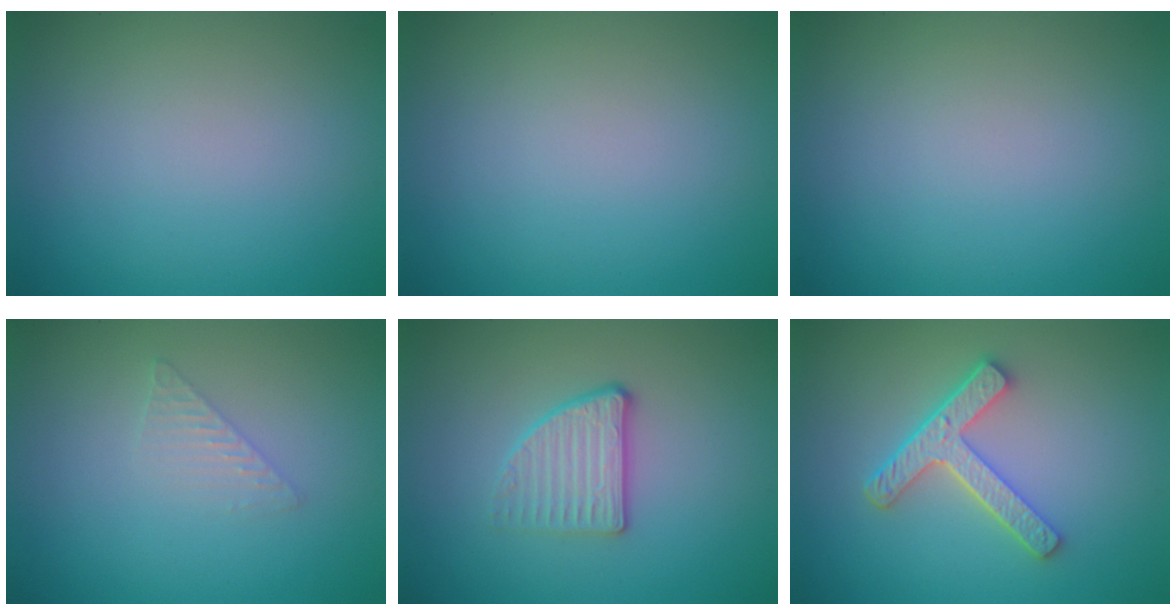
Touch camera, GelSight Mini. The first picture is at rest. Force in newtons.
{"total": 0.0}
{"total": 0.0}
{"total": 1.4, "press": 1.4, "slide": 0.1}
{"total": 2.8, "press": 2.5, "slide": 1.2}
{"total": 4.3, "press": 3.3, "slide": 2.9}